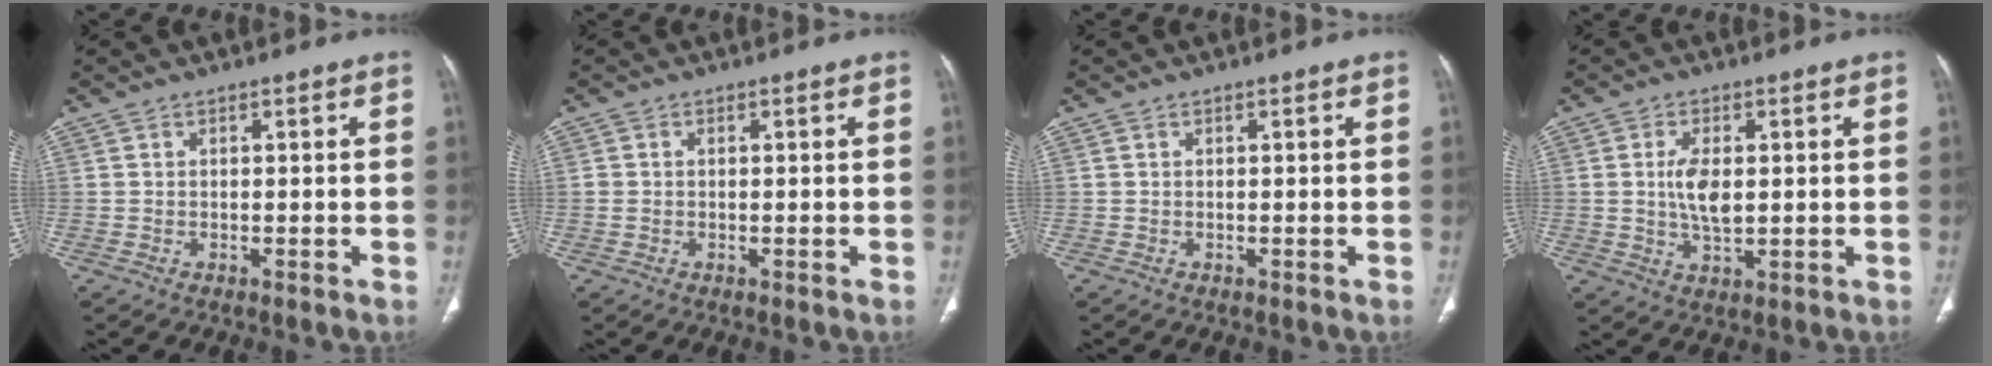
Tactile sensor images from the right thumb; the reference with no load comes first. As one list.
[{"total": 1.0, "force": [0.0, 0.8, 0.6], "torque": [-0.014, 0.003, 0.004]}, {"total": 0.0}, {"total": 6.0, "force": [0.7, 3.0, 5.2], "torque": [-0.099, -0.007, 0.014]}]